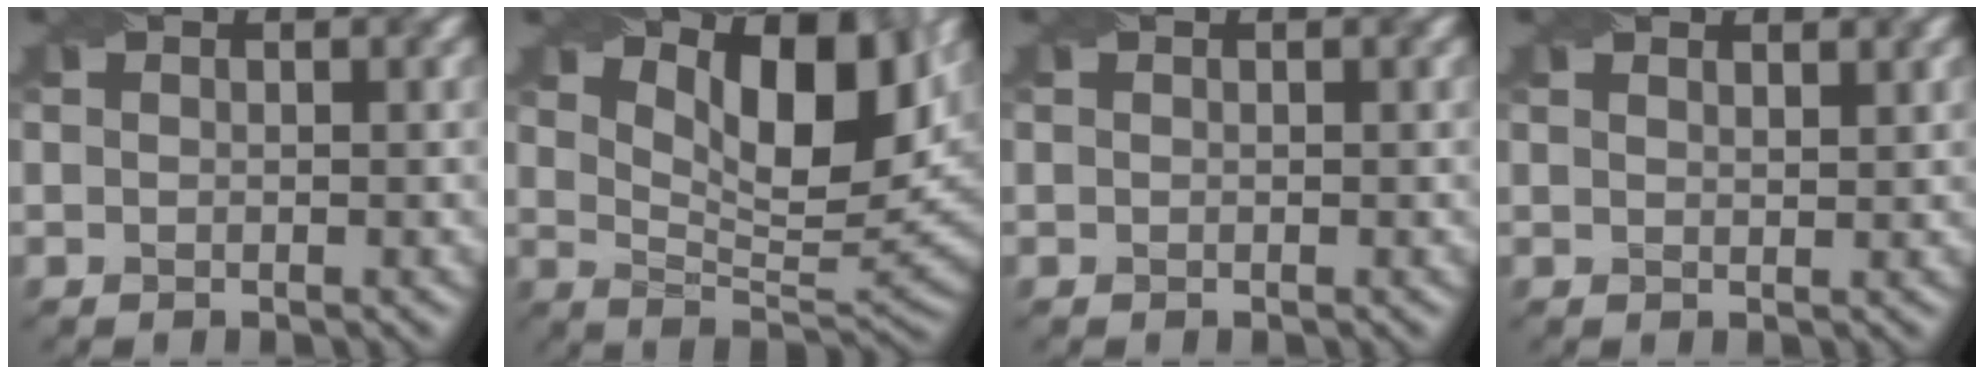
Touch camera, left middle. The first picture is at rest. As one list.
[{"total": 10.1, "force": [4.5, 3.8, 8.2], "torque": [-0.131, 0.001, 0.075]}, {"total": 0.0}, {"total": 1.6, "force": [1.3, 0.4, 0.8], "torque": [-0.005, -0.002, 0.010]}]